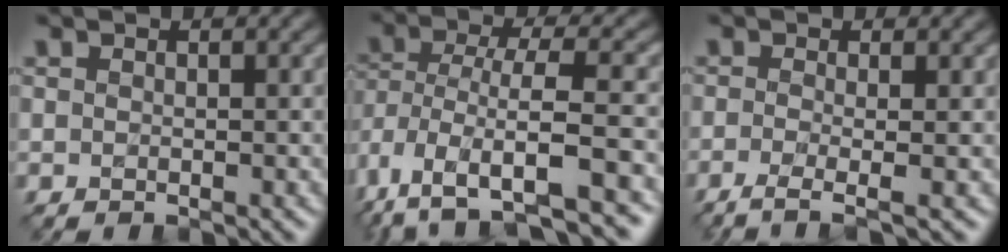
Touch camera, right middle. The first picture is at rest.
{"total": 10.1, "force": [-5.8, 4.1, 7.3], "torque": [-0.143, 0.002, -0.093]}
{"total": 3.8, "force": [-1.3, 1.2, 3.3], "torque": [-0.047, -0.011, -0.032]}